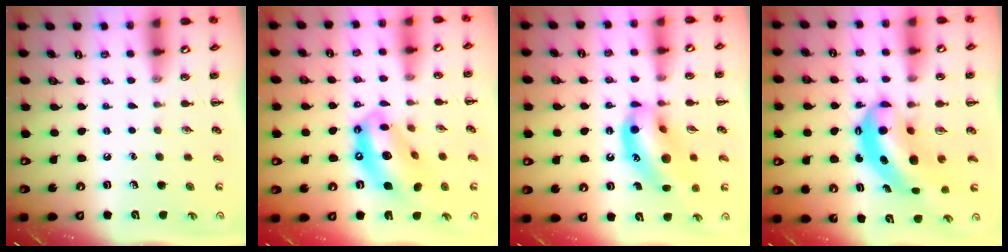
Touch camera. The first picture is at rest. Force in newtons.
{"total": 15.0, "press": 14.5, "slide": 4.1}
{"total": 16.9, "press": 16.6, "slide": 3.6}
{"total": 8.2, "press": 8.0, "slide": 1.4}